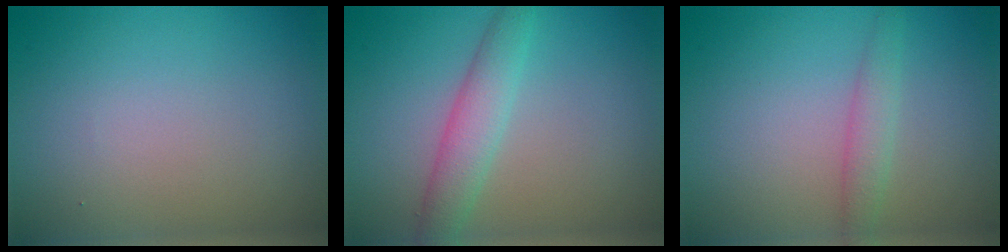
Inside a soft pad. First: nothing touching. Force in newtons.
{"total": 3.2, "press": 3.2, "slide": 0.1}
{"total": 1.8, "press": 1.8, "slide": 0.1}